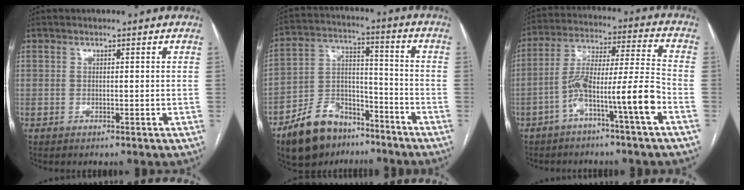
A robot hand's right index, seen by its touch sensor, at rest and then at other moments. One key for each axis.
{"total": 13.1, "fx": -9.5, "fy": 7.0, "fz": 5.7, "tx": -0.113, "ty": 0.020, "tz": -0.164}
{"total": 11.9, "fx": -5.5, "fy": -0.2, "fz": 10.6, "tx": -0.192, "ty": 0.025, "tz": -0.096}